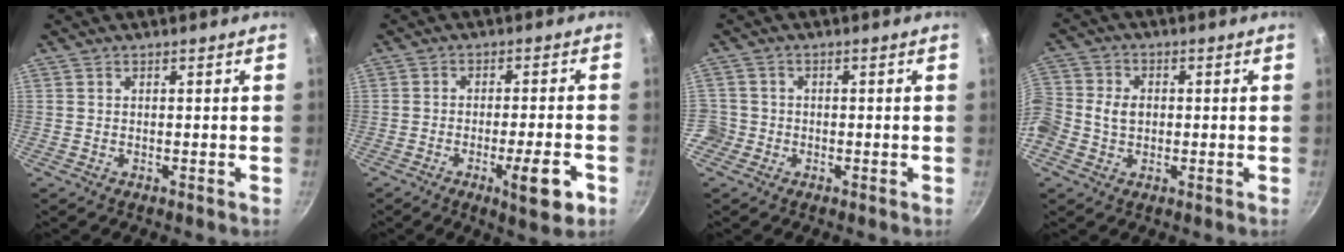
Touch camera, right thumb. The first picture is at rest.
{"total": 7.1, "force": [-2.9, 1.8, 6.2], "torque": [-0.074, 0.013, -0.036]}
{"total": 3.7, "force": [-1.4, 3.4, 0.6], "torque": [-0.002, 0.020, -0.026]}
{"total": 11.4, "force": [-1.0, 9.7, 6.0], "torque": [-0.142, 0.040, -0.031]}